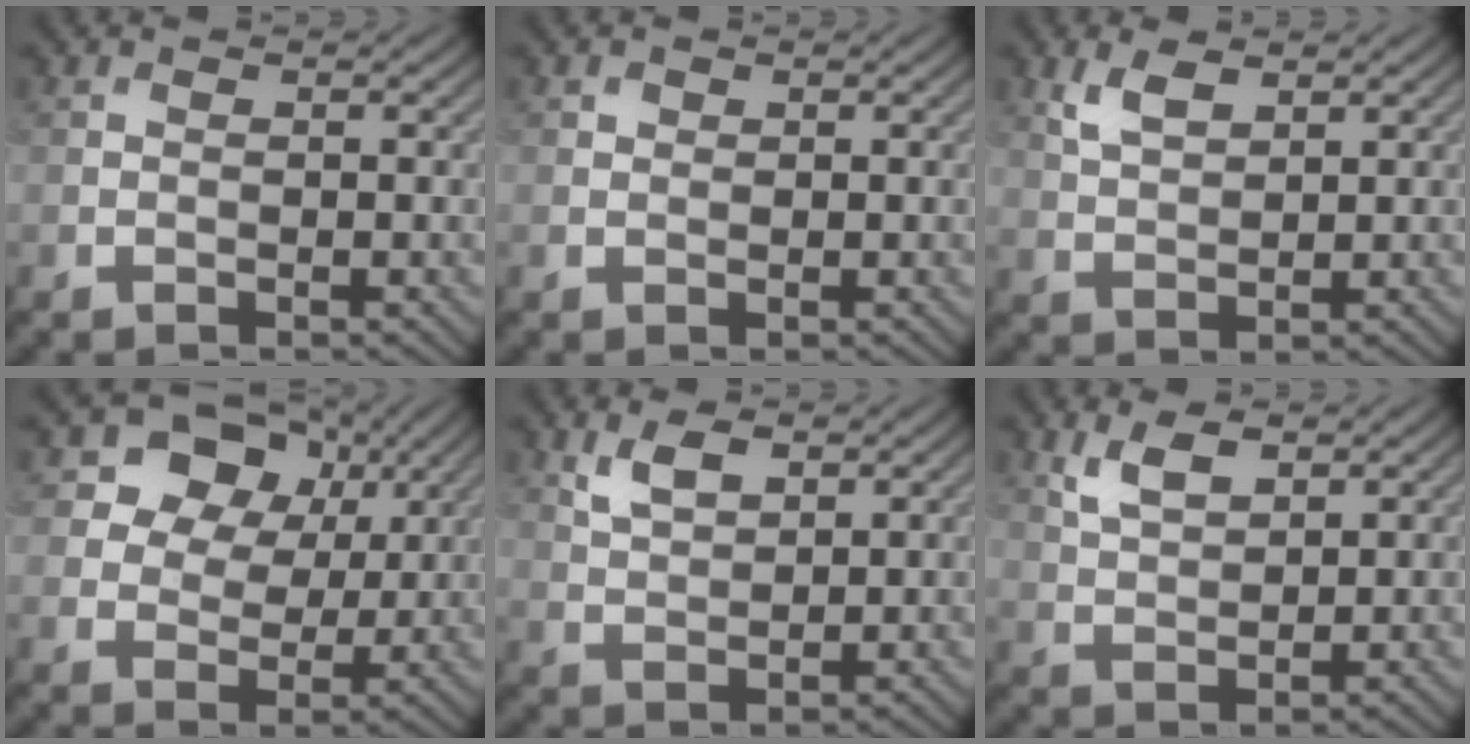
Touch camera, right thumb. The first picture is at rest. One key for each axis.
{"total": 0.6, "fx": 0.4, "fy": 0.5, "fz": 0.1, "tx": 0.000, "ty": -0.004, "tz": 0.007}
{"total": 3.4, "fx": 2.1, "fy": 1.5, "fz": 2.3, "tx": -0.056, "ty": -0.001, "tz": 0.045}
{"total": 10.7, "fx": 5.3, "fy": 7.9, "fz": 4.9, "tx": -0.118, "ty": 0.016, "tz": 0.093}
{"total": 3.7, "fx": 2.1, "fy": 1.8, "fz": 2.5, "tx": -0.057, "ty": -0.002, "tz": 0.044}
{"total": 3.9, "fx": 2.3, "fy": 1.7, "fz": 2.6, "tx": -0.062, "ty": -0.003, "tz": 0.049}